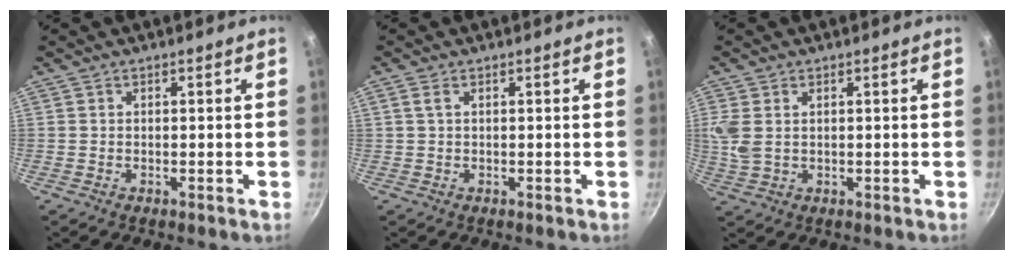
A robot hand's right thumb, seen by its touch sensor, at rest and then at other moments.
{"total": 1.2, "force": [0.4, 0.5, 1.0], "torque": [-0.021, 0.003, 0.009]}
{"total": 5.0, "force": [1.3, 3.2, 3.6], "torque": [-0.078, 0.000, 0.030]}